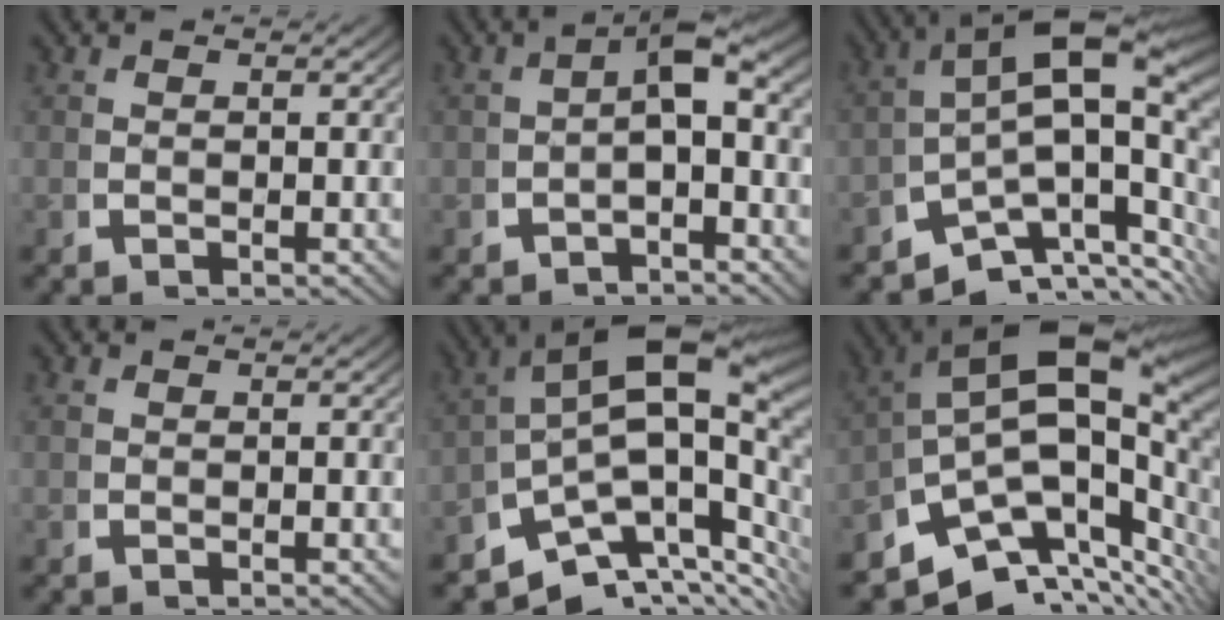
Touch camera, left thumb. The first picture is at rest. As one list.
[{"total": 5.1, "force": [-0.3, 2.7, 4.3], "torque": [-0.067, 0.000, -0.004]}, {"total": 12.8, "force": [-3.1, 7.7, 9.8], "torque": [-0.152, -0.034, -0.039]}, {"total": 0.6, "force": [0.3, 0.5, 0.2], "torque": [-0.010, -0.006, 0.009]}, {"total": 16.1, "force": [-2.3, 10.2, 12.2], "torque": [-0.191, -0.041, -0.029]}, {"total": 18.4, "force": [-2.2, 12.0, 13.8], "torque": [-0.219, -0.036, -0.034]}]